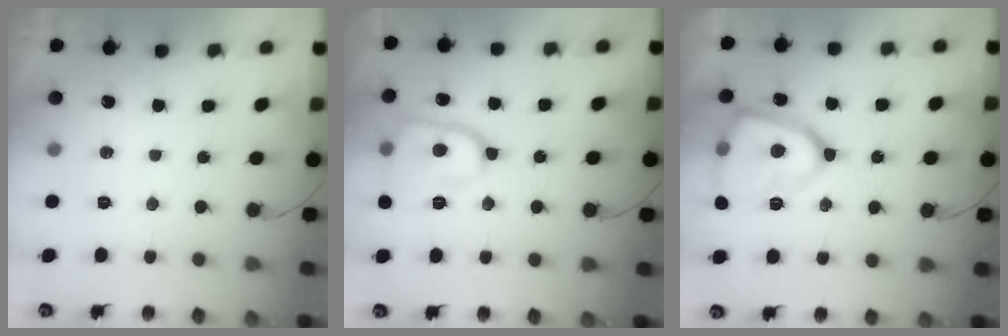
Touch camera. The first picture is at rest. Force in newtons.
{"total": 13.3, "press": 13.2, "slide": 1.5}
{"total": 17.4, "press": 17.3, "slide": 1.7}